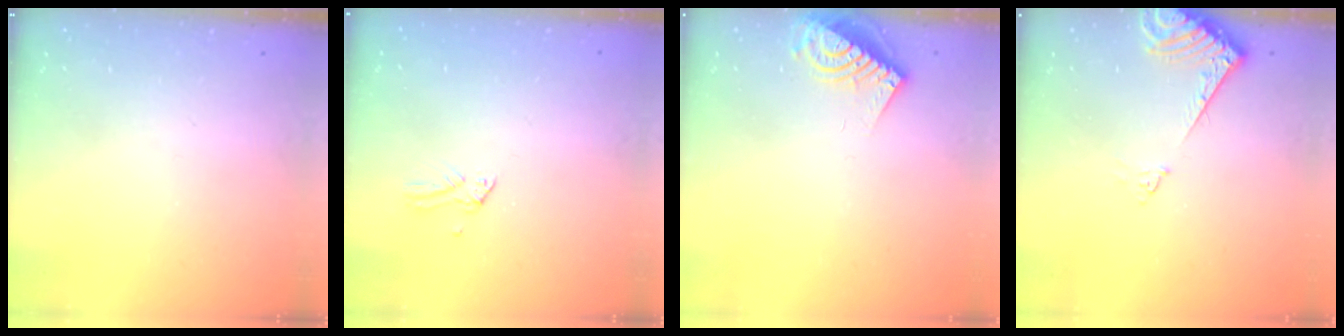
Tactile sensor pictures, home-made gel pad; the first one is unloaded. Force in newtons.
{"total": 0.0}
{"total": 8.7, "press": 8.7, "slide": 0.8}
{"total": 7.3, "press": 7.2, "slide": 0.3}